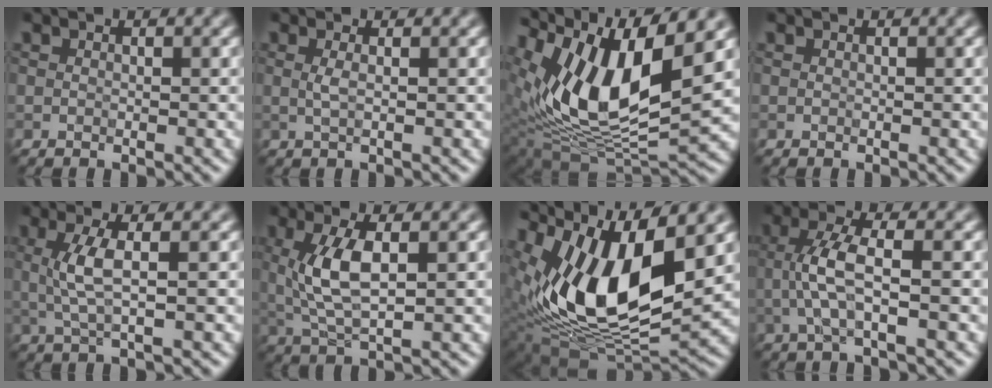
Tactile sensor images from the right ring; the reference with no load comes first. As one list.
[{"total": 1.3, "force": [0.1, 0.4, 1.2], "torque": [-0.021, 0.002, -0.001]}, {"total": 12.8, "force": [4.6, 5.5, 10.6], "torque": [-0.194, 0.003, 0.087]}, {"total": 0.0}, {"total": 3.4, "force": [0.3, 0.7, 3.3], "torque": [-0.073, 0.001, 0.008]}, {"total": 5.3, "force": [0.8, 1.9, 4.9], "torque": [-0.106, 0.002, 0.016]}, {"total": 13.5, "force": [3.2, 6.4, 11.4], "torque": [-0.215, -0.003, 0.057]}, {"total": 3.9, "force": [-0.6, 0.7, 3.8], "torque": [-0.080, 0.011, -0.018]}]